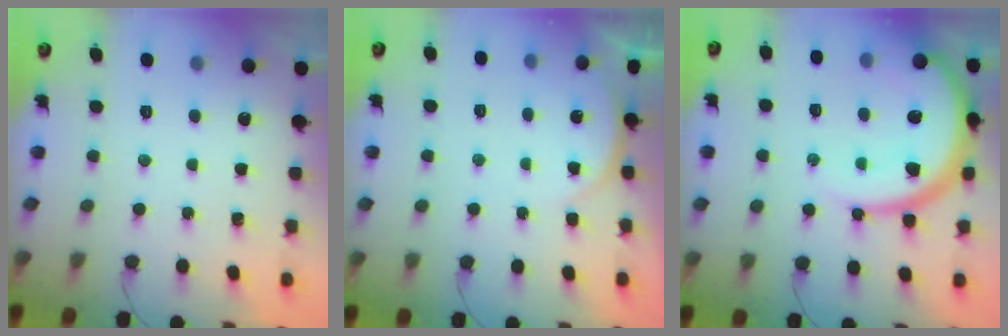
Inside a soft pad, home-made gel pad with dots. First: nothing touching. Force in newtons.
{"total": 3.1, "press": 3.1, "slide": 0.3}
{"total": 18.2, "press": 18.0, "slide": 2.1}